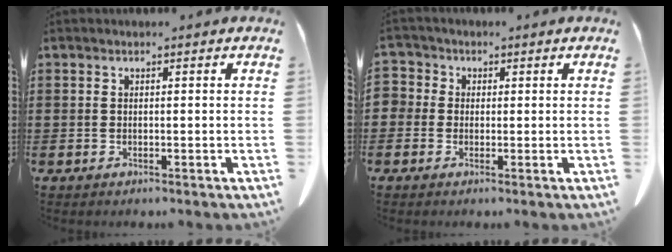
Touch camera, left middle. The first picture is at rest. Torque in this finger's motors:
{"motor_torque": [0.01, 0.00, 0.00, 0.00]}